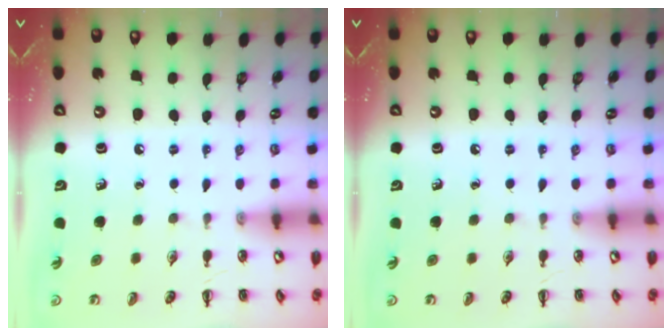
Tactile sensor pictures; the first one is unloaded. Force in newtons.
{"total": 0.0}